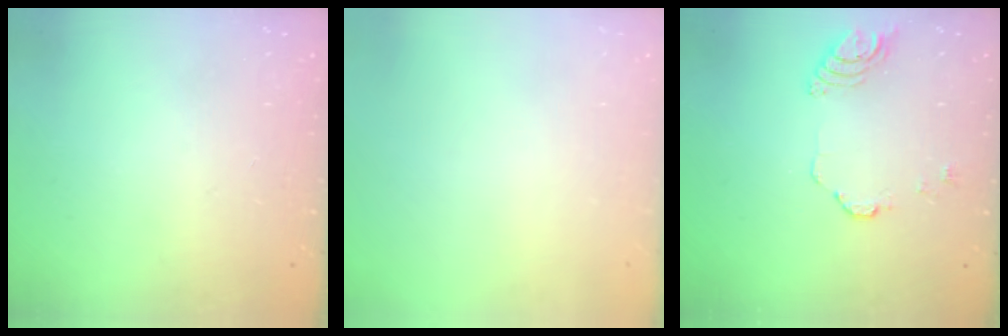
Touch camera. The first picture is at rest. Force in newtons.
{"total": 0.0}
{"total": 6.7, "press": 6.7, "slide": 0.8}